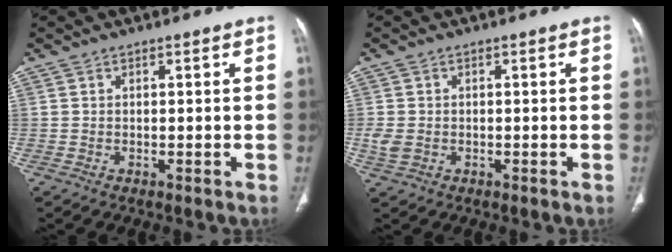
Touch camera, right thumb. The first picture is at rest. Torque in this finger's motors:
{"motor_torque": [0.29, 0.06, 0.88, -0.30, 0.21]}